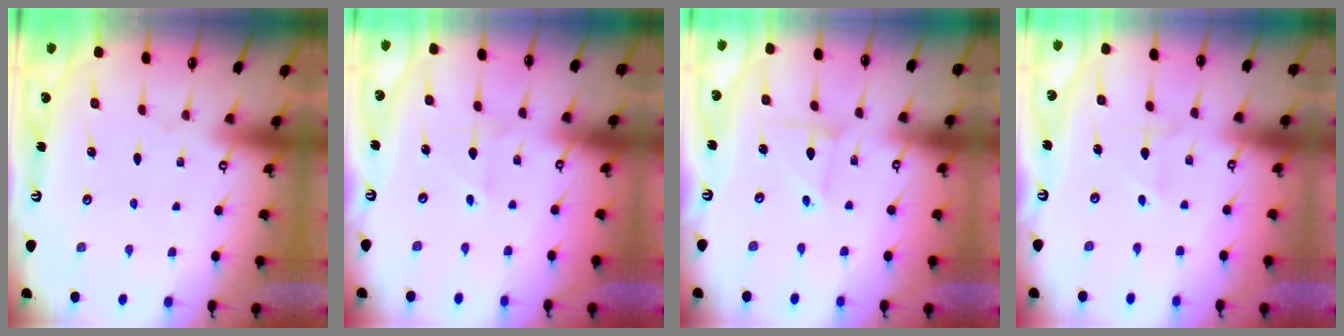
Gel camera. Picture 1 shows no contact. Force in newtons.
{"total": 2.4, "press": 2.4, "slide": 0.2}
{"total": 2.9, "press": 2.9, "slide": 0.3}
{"total": 2.9, "press": 2.8, "slide": 0.4}